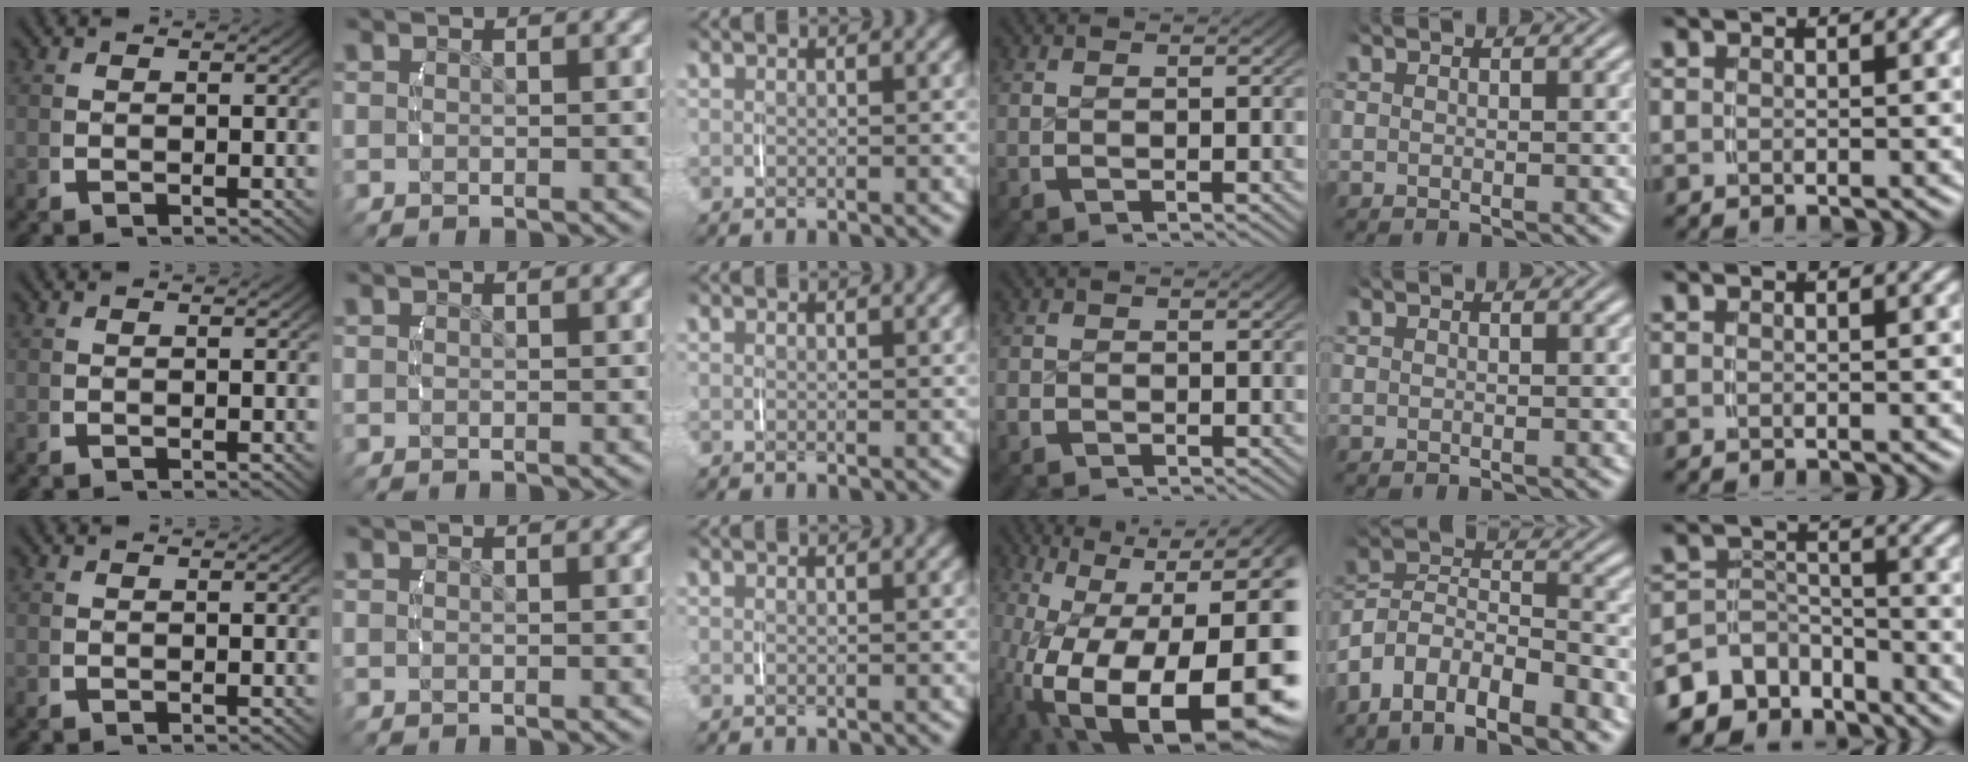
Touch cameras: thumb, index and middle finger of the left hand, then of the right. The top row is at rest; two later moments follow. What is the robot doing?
{"motion": "lift_and_place", "object": "backpack"}